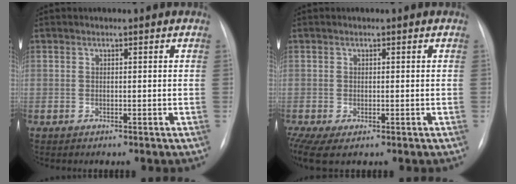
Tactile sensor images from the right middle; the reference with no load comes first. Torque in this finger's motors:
{"motor_torque": [1.16, -0.98, 0.29, 0.11]}